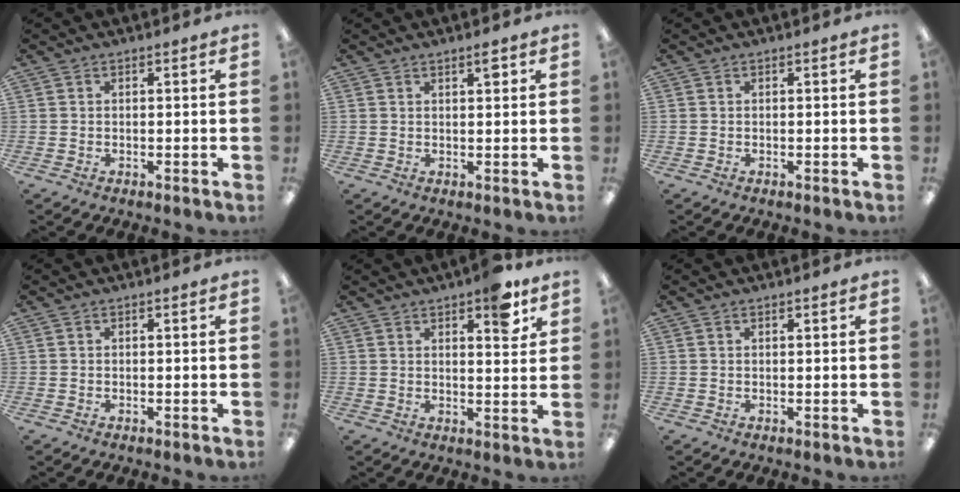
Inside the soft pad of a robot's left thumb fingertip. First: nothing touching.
{"total": 2.4, "force": [1.7, 0.6, 1.6], "torque": [-0.019, -0.005, 0.025]}
{"total": 0.0}
{"total": 0.0}
{"total": 7.7, "force": [5.0, 2.8, 5.3], "torque": [-0.060, -0.026, 0.077]}
{"total": 0.6, "force": [0.5, 0.1, 0.3], "torque": [-0.006, -0.001, 0.010]}